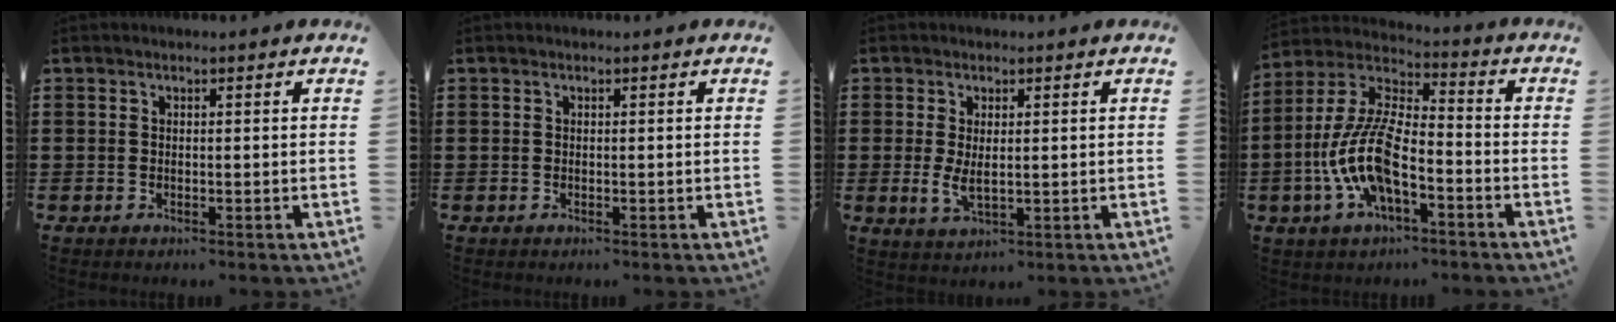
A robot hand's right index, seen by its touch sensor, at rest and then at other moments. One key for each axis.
{"total": 0.0}
{"total": 3.4, "fx": 0.5, "fy": 1.6, "fz": 3.0, "tx": -0.066, "ty": 0.001, "tz": 0.006}
{"total": 11.8, "fx": -4.4, "fy": 4.8, "fz": 9.8, "tx": -0.244, "ty": -0.009, "tz": -0.092}